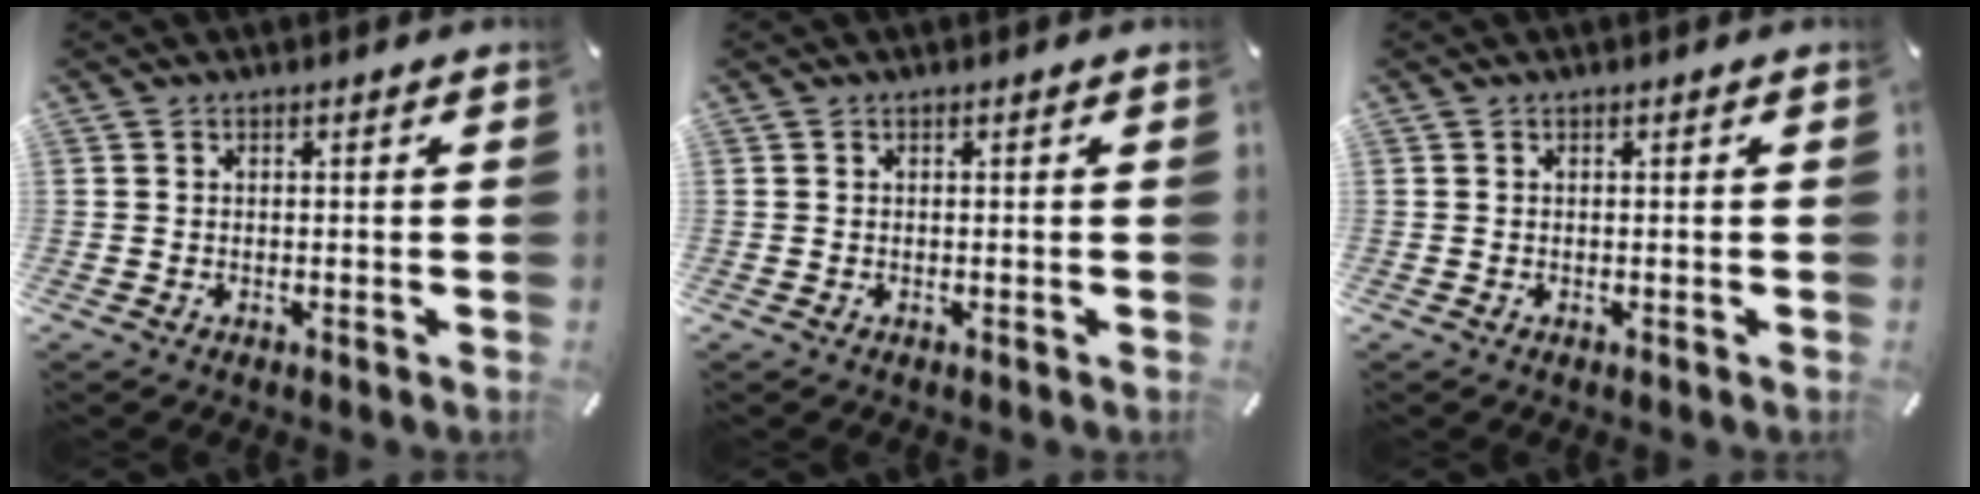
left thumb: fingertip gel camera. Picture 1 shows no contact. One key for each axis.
{"total": 0.0}
{"total": 0.0}